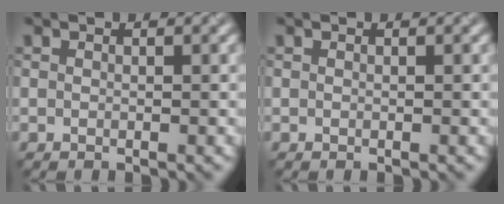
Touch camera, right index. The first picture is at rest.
{"total": 0.0}